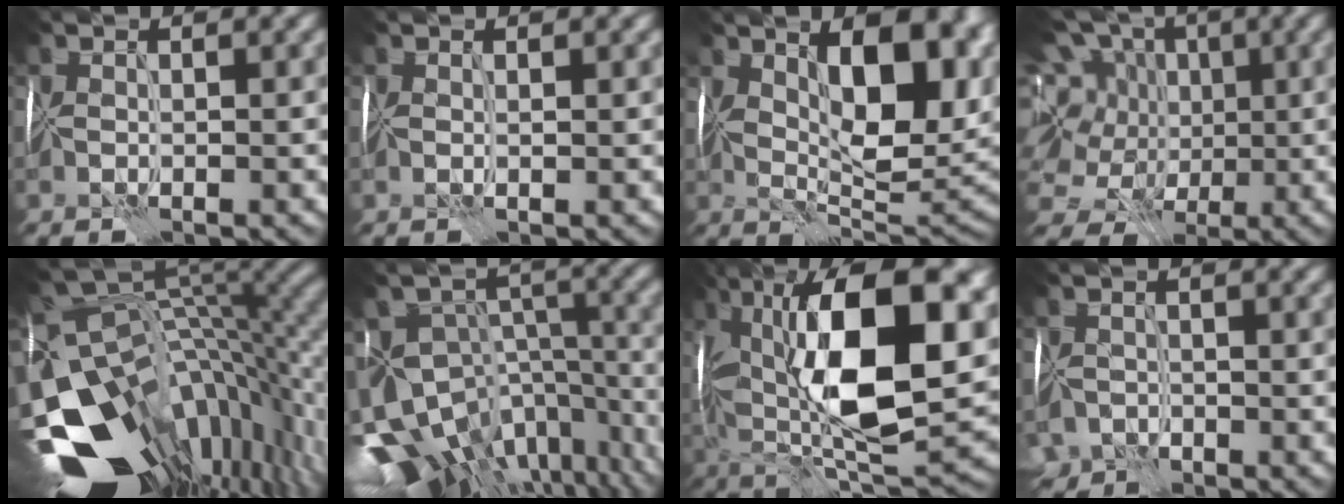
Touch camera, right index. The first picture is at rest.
{"total": 0.6, "force": [0.4, 0.1, 0.5], "torque": [-0.005, 0.004, 0.009]}
{"total": 11.9, "force": [3.2, 5.7, 10.0], "torque": [-0.132, -0.005, 0.052]}
{"total": 10.3, "force": [2.0, 8.8, 5.1], "torque": [-0.096, 0.023, 0.016]}
{"total": 15.4, "force": [-7.2, 9.0, 10.2], "torque": [-0.163, 0.003, -0.086]}
{"total": 15.7, "force": [-9.8, 10.1, 7.0], "torque": [-0.118, -0.020, -0.092]}
{"total": 15.0, "force": [3.2, 6.6, 13.1], "torque": [-0.216, 0.020, 0.042]}
{"total": 3.5, "force": [-3.3, 1.3, -0.2], "torque": [0.002, -0.020, -0.061]}